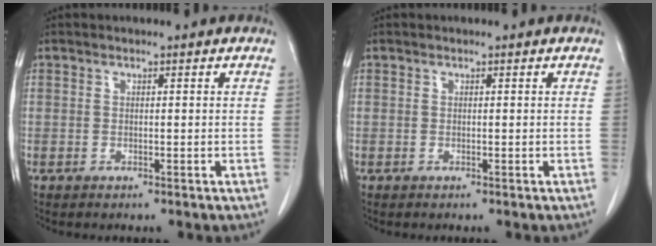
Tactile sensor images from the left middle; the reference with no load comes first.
{"total": 0.0}